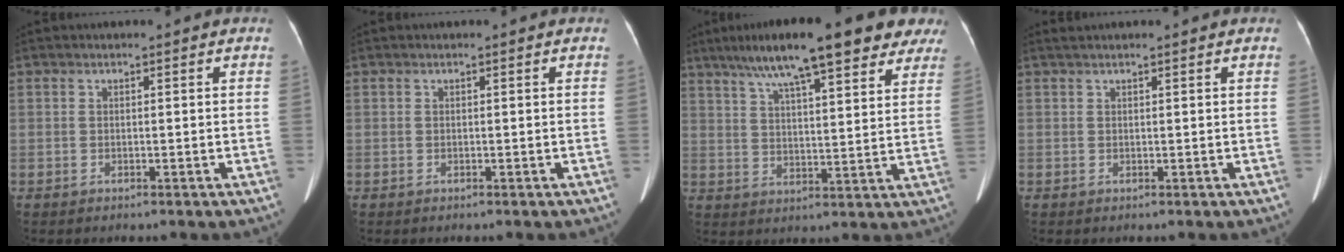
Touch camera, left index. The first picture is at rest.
{"total": 0.0}
{"total": 20.3, "force": [14.8, 4.0, 13.4], "torque": [-0.210, 0.046, 0.198]}
{"total": 1.6, "force": [1.4, 0.1, 0.6], "torque": [-0.011, 0.032, 0.028]}